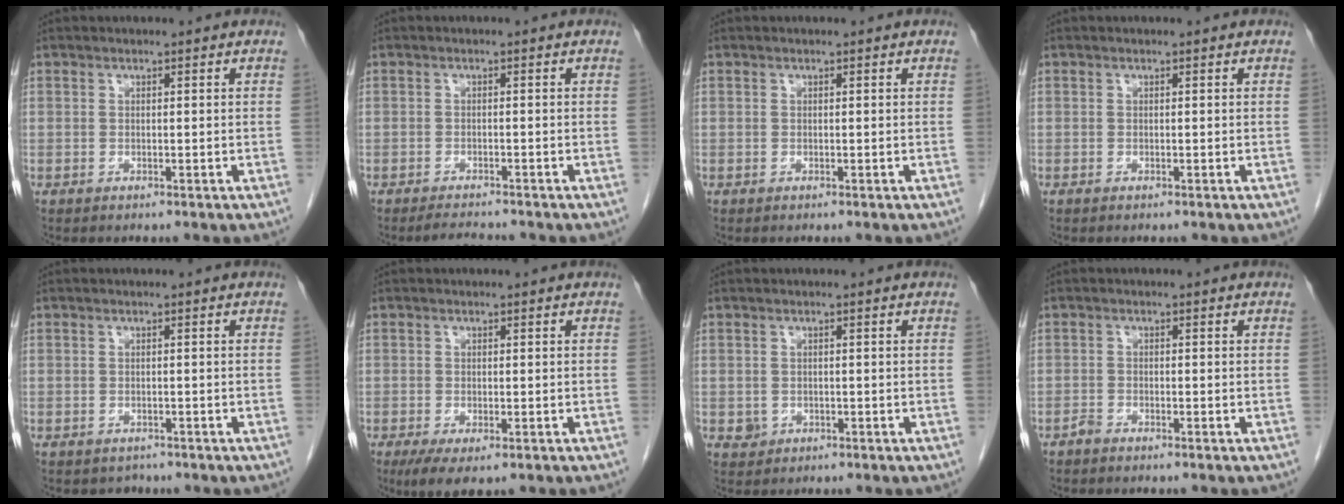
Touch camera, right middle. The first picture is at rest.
{"total": 2.3, "force": [-2.3, -0.1, 0.5], "torque": [-0.015, -0.014, -0.036]}
{"total": 0.0}
{"total": 0.0}
{"total": 1.4, "force": [-1.1, 0.8, -0.2], "torque": [-0.006, -0.001, -0.018]}
{"total": 4.1, "force": [-2.2, 1.4, 3.2], "torque": [-0.059, -0.012, -0.031]}
{"total": 1.3, "force": [-0.3, 1.3, 0.3], "torque": [-0.004, 0.003, -0.001]}
{"total": 0.9, "force": [-0.9, 0.1, 0.2], "torque": [-0.009, 0.000, -0.018]}